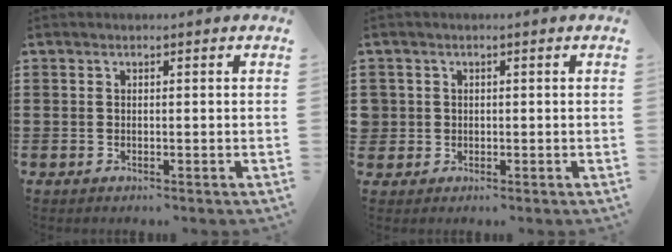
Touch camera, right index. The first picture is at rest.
{"total": 1.6, "force": [0.0, 1.6, 0.1], "torque": [-0.009, 0.007, -0.003]}